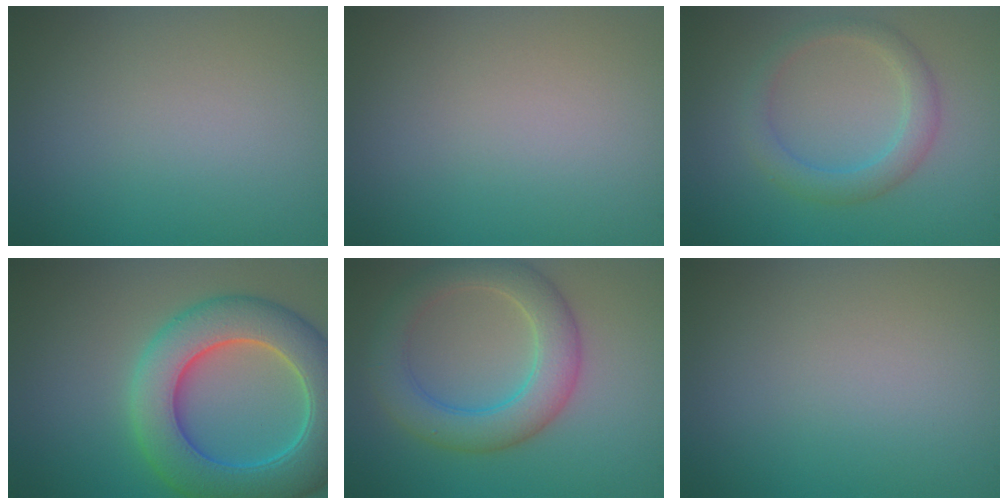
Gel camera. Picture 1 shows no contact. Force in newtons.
{"total": 0.0}
{"total": 2.7, "press": 2.7, "slide": 0.1}
{"total": 9.2, "press": 9.2, "slide": 0.2}
{"total": 5.3, "press": 5.3, "slide": 0.4}
{"total": 0.0}